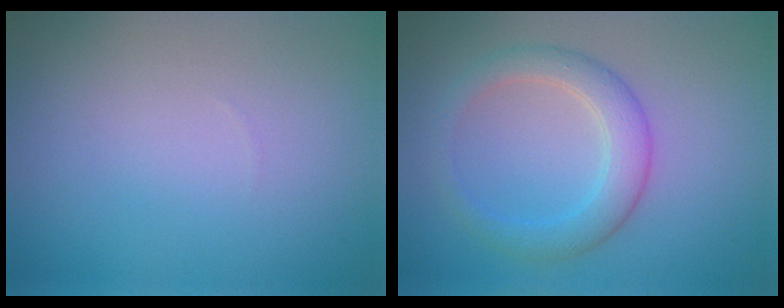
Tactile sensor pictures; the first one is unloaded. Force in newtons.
{"total": 3.5, "press": 3.5, "slide": 0.1}